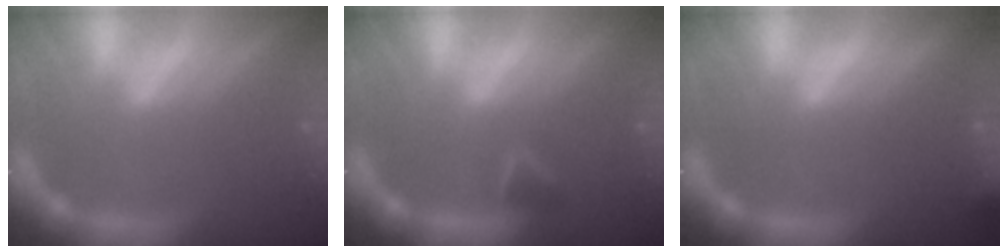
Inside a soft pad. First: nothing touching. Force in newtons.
{"total": 1.9}
{"total": 5.5}